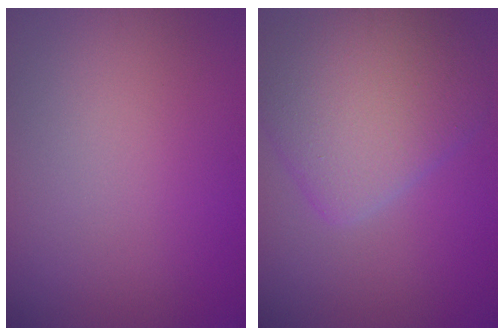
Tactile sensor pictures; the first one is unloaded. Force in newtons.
{"total": 7.2, "press": 7.2, "slide": 0.3}